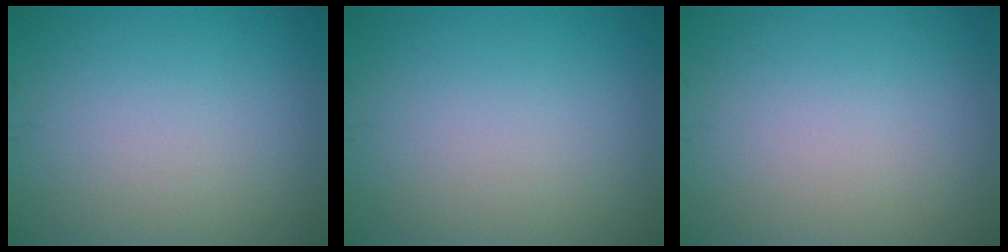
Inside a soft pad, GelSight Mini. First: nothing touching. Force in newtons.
{"total": 0.0}
{"total": 0.0}